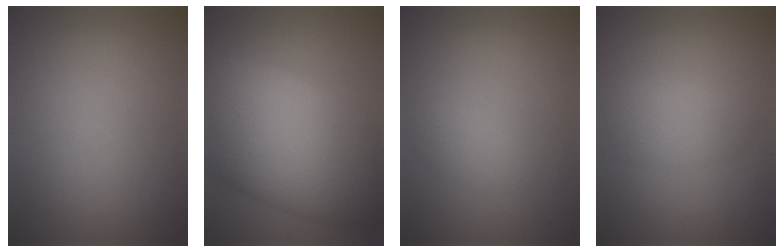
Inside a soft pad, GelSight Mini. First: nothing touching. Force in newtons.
{"total": 14.2, "press": 14.2, "slide": 0.9}
{"total": 1.3, "press": 1.3, "slide": 0.0}
{"total": 2.8, "press": 2.8, "slide": 0.2}